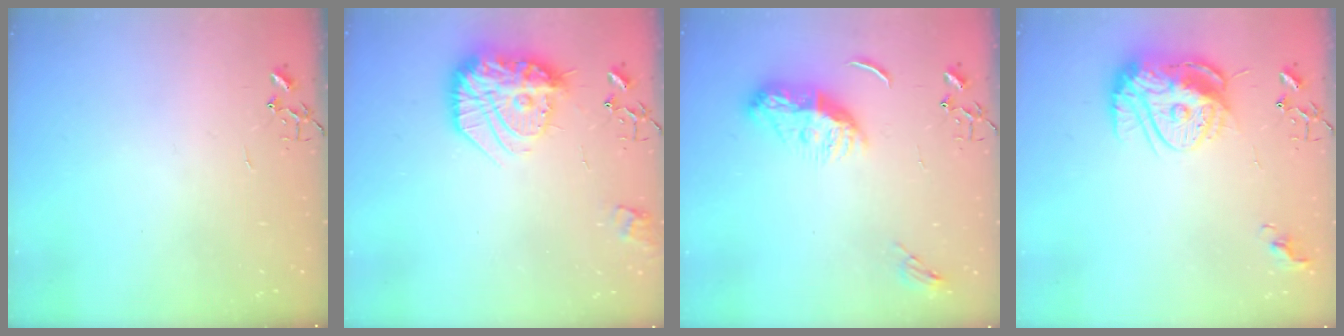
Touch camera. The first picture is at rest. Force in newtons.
{"total": 20.0, "press": 20.0, "slide": 0.8}
{"total": 12.0, "press": 11.9, "slide": 0.3}
{"total": 15.9, "press": 15.8, "slide": 1.6}